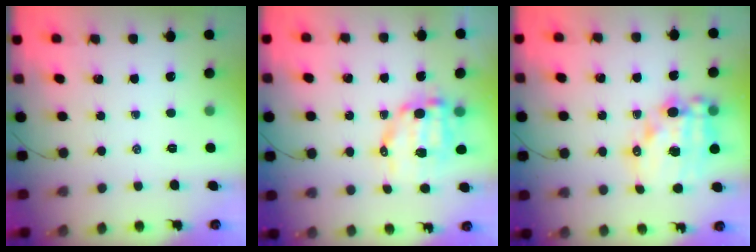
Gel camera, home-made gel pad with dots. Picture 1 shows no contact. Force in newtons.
{"total": 9.9, "press": 9.7, "slide": 2.0}
{"total": 16.0, "press": 15.6, "slide": 3.5}